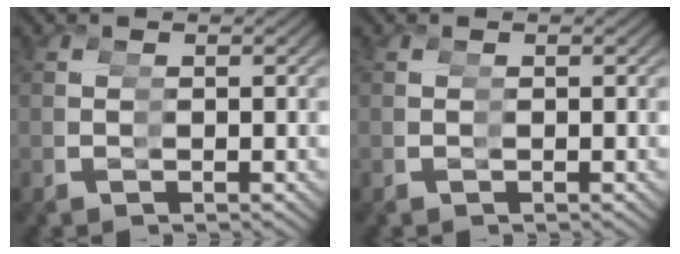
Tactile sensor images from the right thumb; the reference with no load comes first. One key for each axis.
{"total": 0.0}